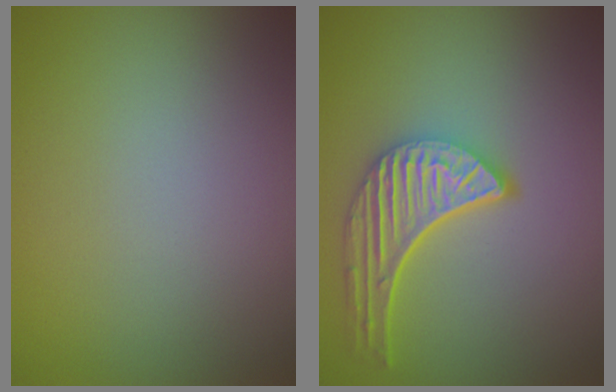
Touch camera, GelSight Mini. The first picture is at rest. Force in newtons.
{"total": 5.2, "press": 4.1, "slide": 3.2}